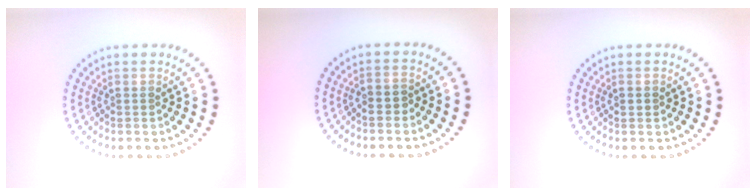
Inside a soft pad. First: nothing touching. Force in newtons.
{"total": 1.1, "press": 1.0, "slide": 0.5}
{"total": 1.1, "press": 1.1, "slide": 0.1}